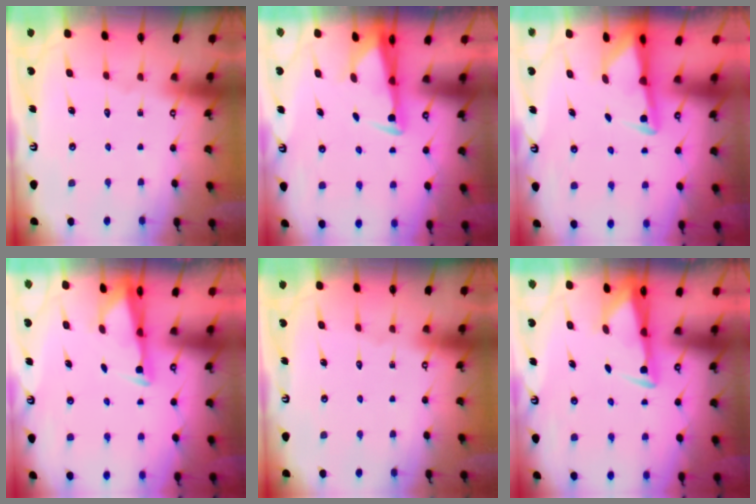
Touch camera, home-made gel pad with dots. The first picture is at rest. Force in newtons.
{"total": 2.8, "press": 2.6, "slide": 0.9}
{"total": 3.0, "press": 2.9, "slide": 0.7}
{"total": 2.9, "press": 2.8, "slide": 0.7}
{"total": 0.0}
{"total": 2.9, "press": 2.8, "slide": 0.9}